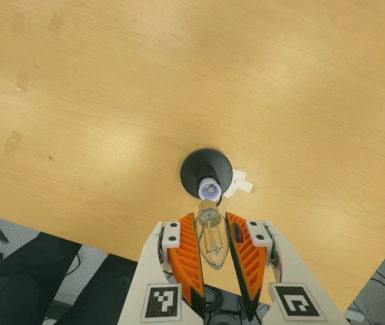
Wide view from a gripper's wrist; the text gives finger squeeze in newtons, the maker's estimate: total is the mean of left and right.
{"total": 13.0, "left": 14.5, "right": 11.5}